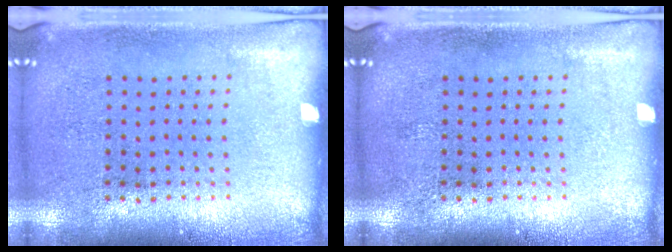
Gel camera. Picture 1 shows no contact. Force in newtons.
{"total": 0.0}